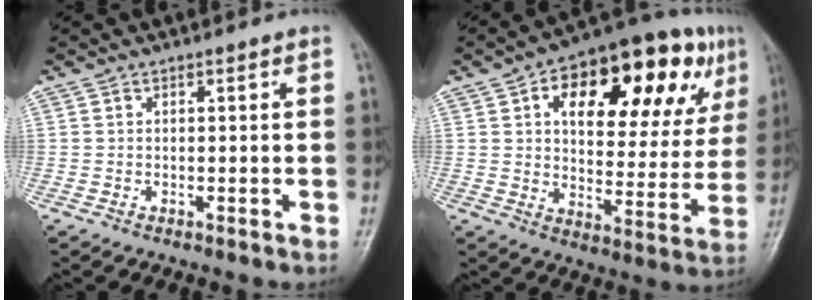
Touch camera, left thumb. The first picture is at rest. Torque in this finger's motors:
{"motor_torque": [0.59, 1.31, 1.90, -0.87, 0.39]}